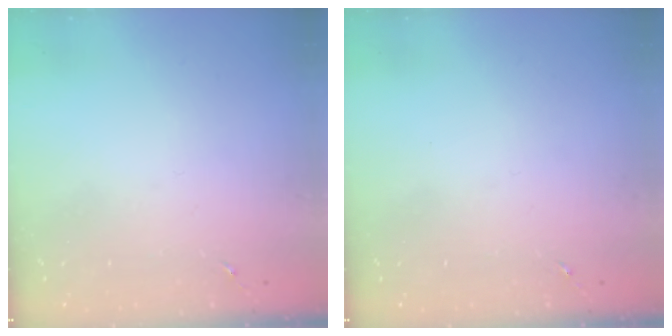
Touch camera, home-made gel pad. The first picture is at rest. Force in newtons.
{"total": 0.0}